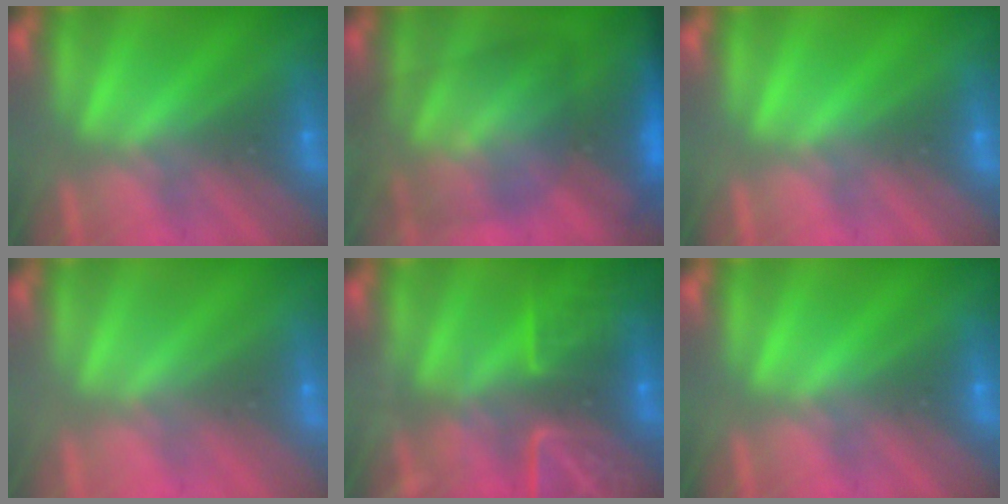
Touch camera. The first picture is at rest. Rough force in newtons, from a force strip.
{"total": 7.9}
{"total": 0.0}
{"total": 2.7}
{"total": 8.8}
{"total": 0.0}